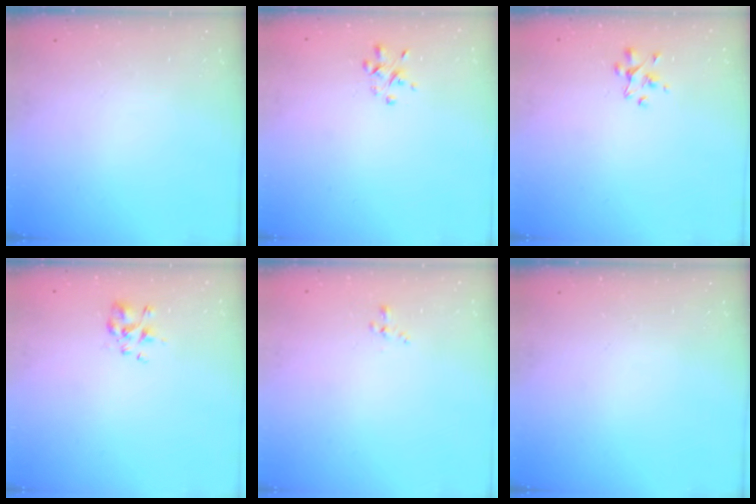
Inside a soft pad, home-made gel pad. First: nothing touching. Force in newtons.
{"total": 1.5, "press": 1.5, "slide": 0.3}
{"total": 3.0, "press": 2.9, "slide": 0.9}
{"total": 1.9, "press": 1.7, "slide": 0.7}
{"total": 0.0}
{"total": 0.0}